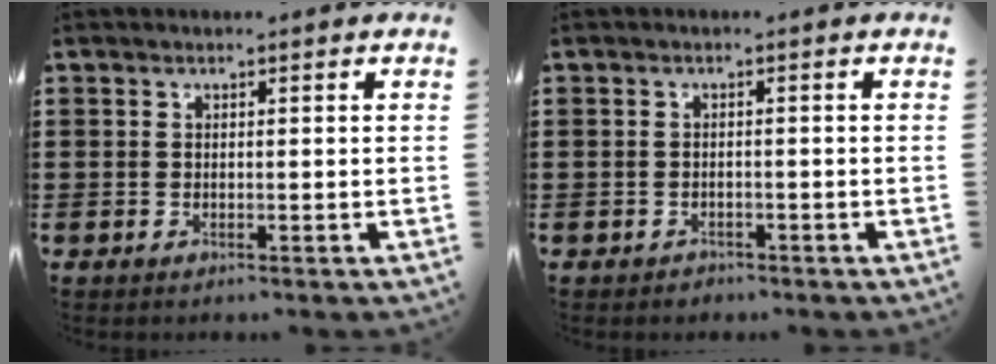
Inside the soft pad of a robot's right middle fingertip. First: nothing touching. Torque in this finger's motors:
{"motor_torque": [0.16, -0.19, 0.00, -0.01]}